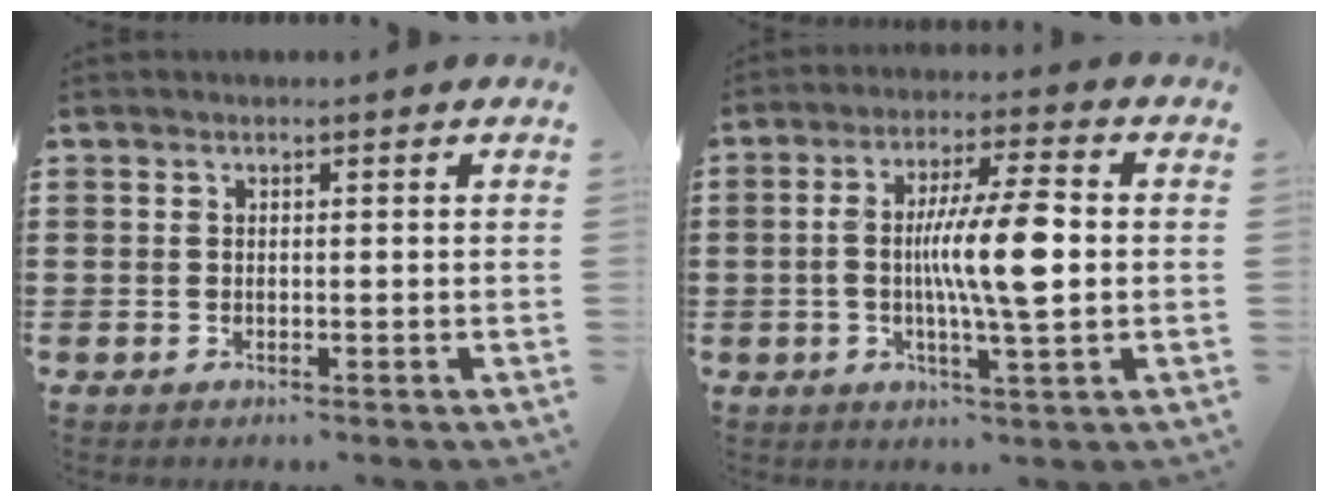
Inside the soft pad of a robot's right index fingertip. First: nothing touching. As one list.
[{"total": 10.6, "force": [-0.1, 1.6, 10.5], "torque": [-0.189, 0.002, -0.007]}]